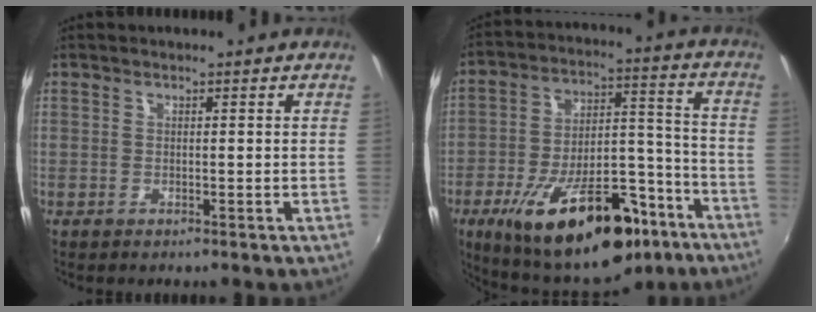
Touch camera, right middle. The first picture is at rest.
{"total": 25.8, "force": [-15.8, 10.8, 17.3], "torque": [-0.295, -0.003, -0.225]}